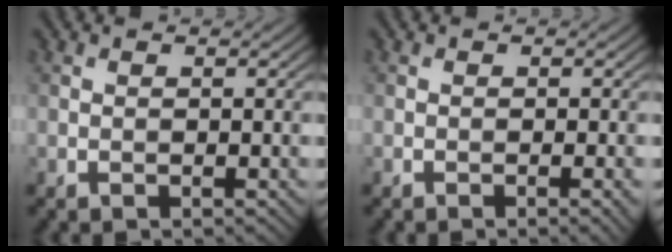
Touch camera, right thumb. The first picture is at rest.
{"total": 0.9, "force": [-0.3, 0.1, 0.9], "torque": [-0.015, -0.002, -0.006]}